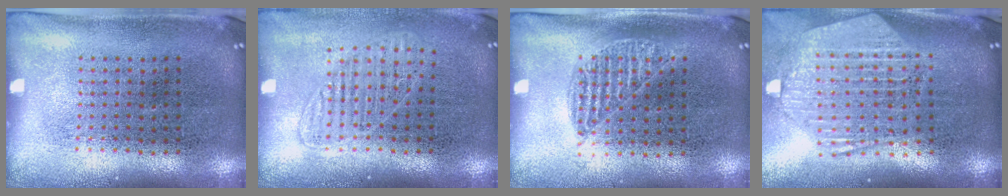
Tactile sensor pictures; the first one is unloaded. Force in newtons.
{"total": 1.4, "press": 1.2, "slide": 0.7}
{"total": 1.0, "press": 0.8, "slide": 0.4}
{"total": 2.7, "press": 2.2, "slide": 1.5}